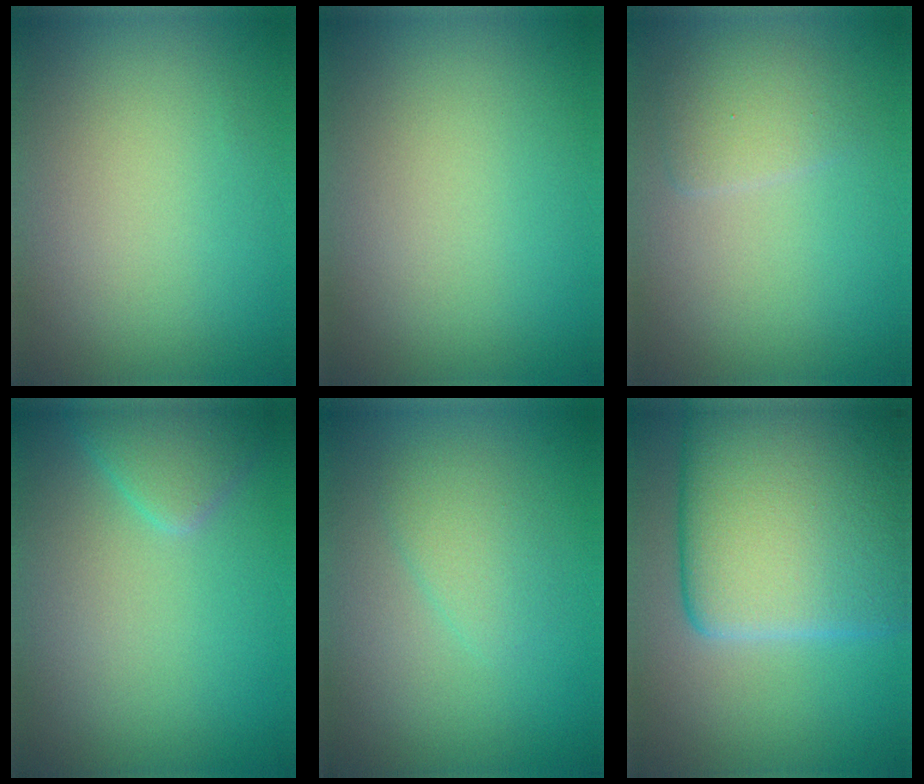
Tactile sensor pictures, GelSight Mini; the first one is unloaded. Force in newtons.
{"total": 0.0}
{"total": 2.0, "press": 2.0, "slide": 0.1}
{"total": 2.3, "press": 2.3, "slide": 0.1}
{"total": 1.8, "press": 1.8, "slide": 0.1}
{"total": 12.9, "press": 12.9, "slide": 0.7}